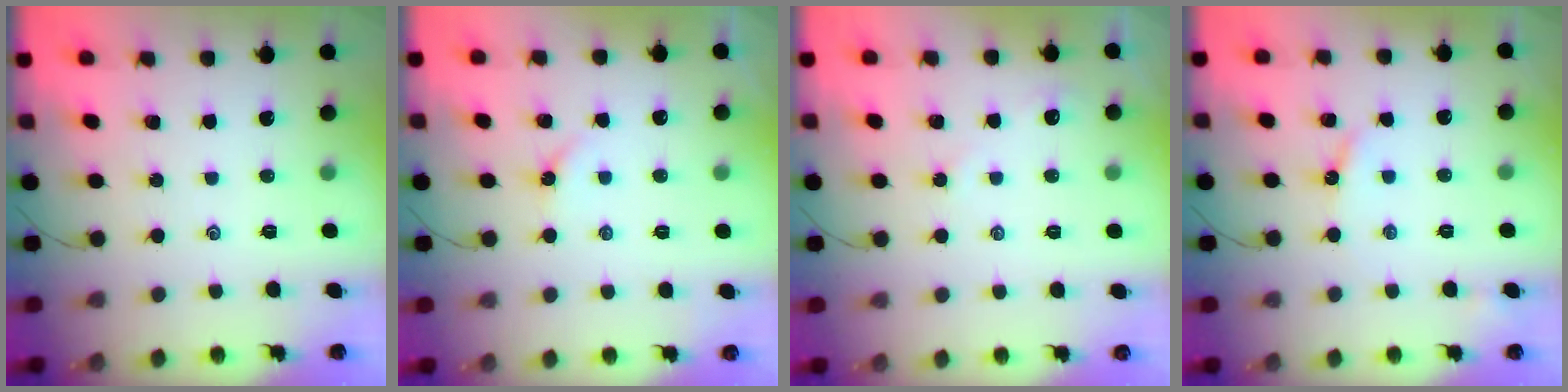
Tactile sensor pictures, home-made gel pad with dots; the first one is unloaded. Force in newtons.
{"total": 2.6, "press": 2.6, "slide": 0.3}
{"total": 2.4, "press": 2.4, "slide": 0.4}
{"total": 4.1, "press": 4.1, "slide": 0.4}